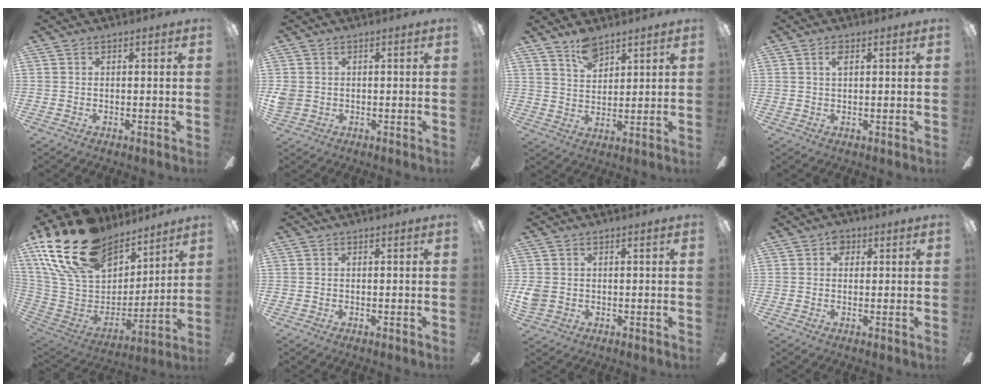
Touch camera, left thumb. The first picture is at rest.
{"total": 2.5, "force": [0.3, 2.3, 0.9], "torque": [-0.017, 0.005, 0.008]}
{"total": 7.1, "force": [5.4, 3.5, 3.1], "torque": [-0.045, -0.025, 0.096]}
{"total": 2.3, "force": [1.2, 1.0, 1.6], "torque": [-0.029, 0.001, 0.019]}
{"total": 24.6, "force": [16.5, 13.9, 11.9], "torque": [-0.250, -0.094, 0.312]}
{"total": 0.0}
{"total": 3.6, "force": [0.0, 3.0, 1.9], "torque": [-0.040, 0.005, 0.003]}
{"total": 2.8, "force": [1.1, 2.1, 1.5], "torque": [-0.015, 0.001, 0.017]}